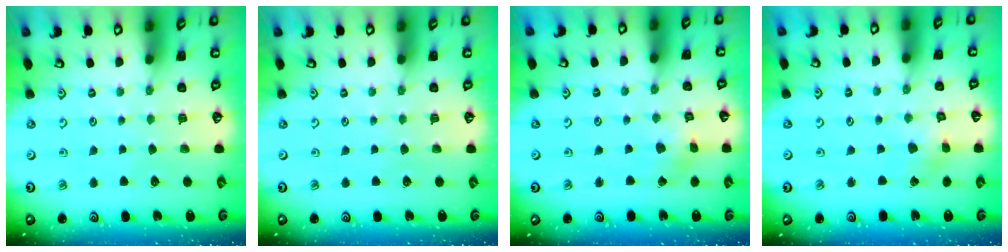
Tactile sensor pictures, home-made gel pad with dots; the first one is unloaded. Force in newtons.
{"total": 0.0}
{"total": 2.7, "press": 2.7, "slide": 0.3}
{"total": 2.4, "press": 2.4, "slide": 0.3}